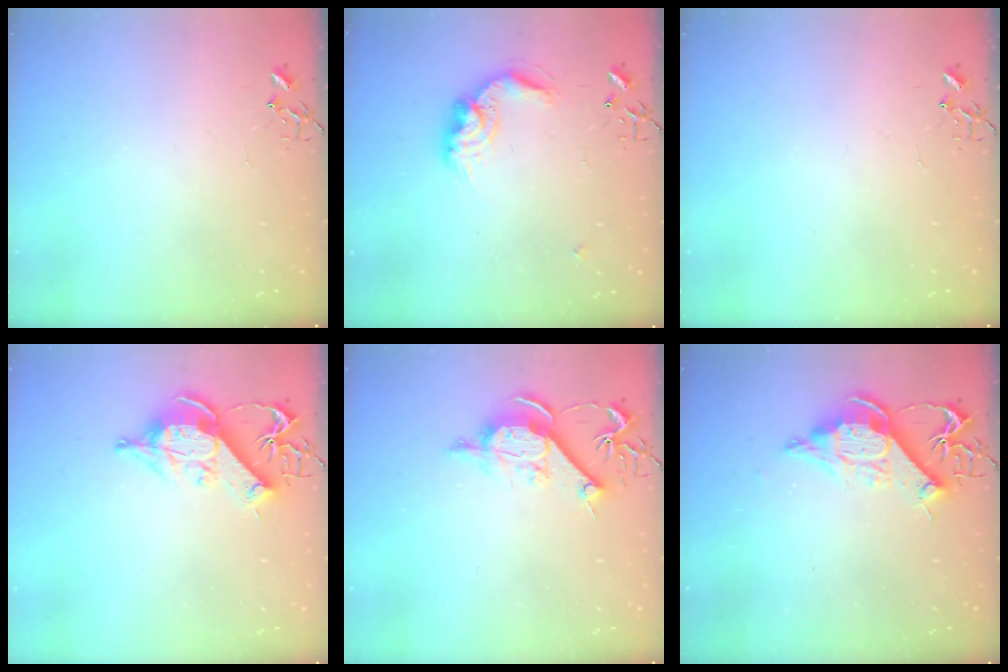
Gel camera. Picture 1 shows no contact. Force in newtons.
{"total": 13.9, "press": 13.9, "slide": 0.3}
{"total": 0.0}
{"total": 12.7, "press": 12.5, "slide": 2.0}
{"total": 10.2, "press": 10.2, "slide": 0.5}
{"total": 11.9, "press": 11.7, "slide": 1.8}